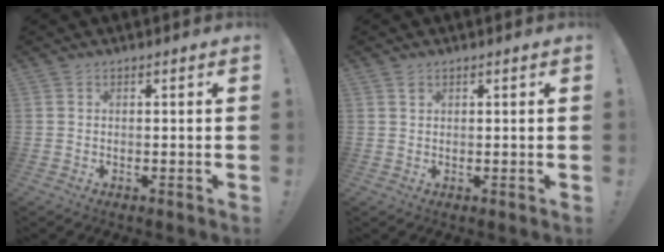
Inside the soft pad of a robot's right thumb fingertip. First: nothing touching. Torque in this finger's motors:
{"motor_torque": [-0.03, 0.12, 0.15, -0.02, -0.02]}